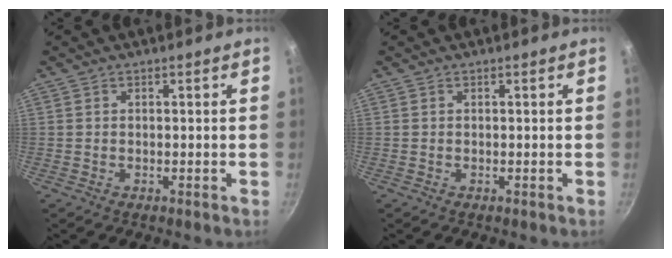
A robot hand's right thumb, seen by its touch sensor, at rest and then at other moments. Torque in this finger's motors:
{"motor_torque": [0.01, 0.01, -0.01, 0.01, 0.00]}